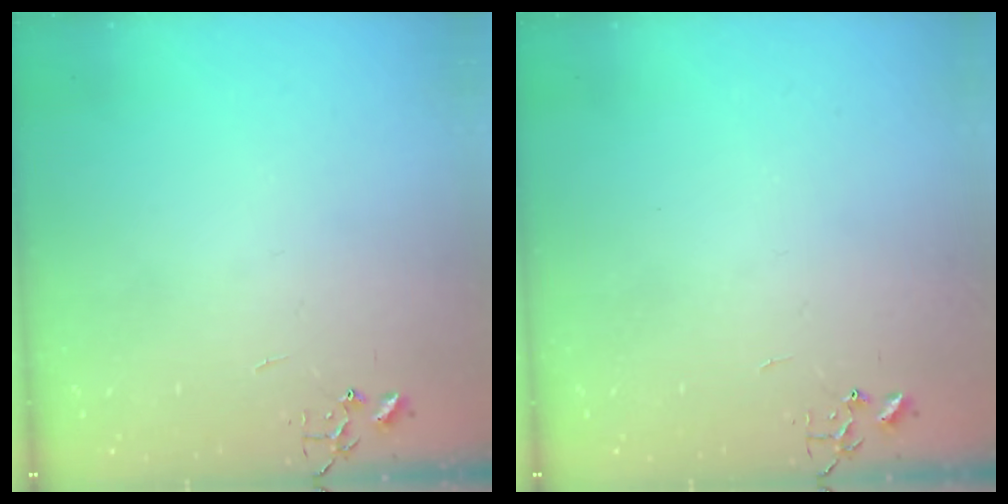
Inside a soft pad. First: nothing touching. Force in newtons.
{"total": 0.0}